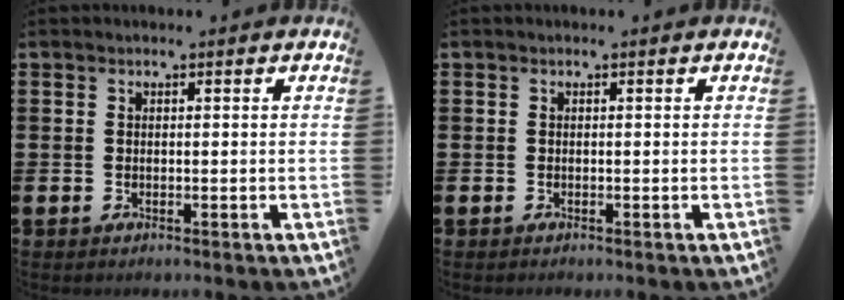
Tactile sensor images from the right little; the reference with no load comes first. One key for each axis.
{"total": 0.0}